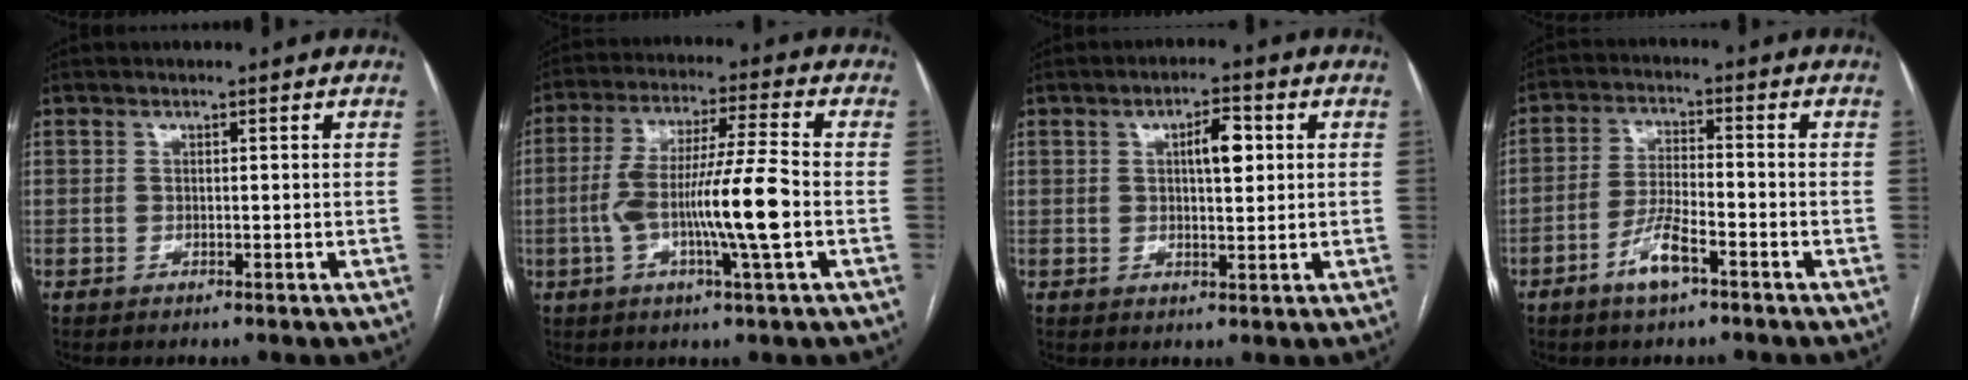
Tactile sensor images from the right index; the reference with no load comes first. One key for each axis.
{"total": 12.6, "fx": -2.6, "fy": -0.2, "fz": 12.3, "tx": -0.231, "ty": 0.002, "tz": -0.051}
{"total": 4.7, "fx": 1.3, "fy": 1.5, "fz": 4.3, "tx": -0.069, "ty": 0.009, "tz": 0.020}
{"total": 6.4, "fx": -3.8, "fy": 1.2, "fz": 4.9, "tx": -0.103, "ty": 0.001, "tz": -0.073}